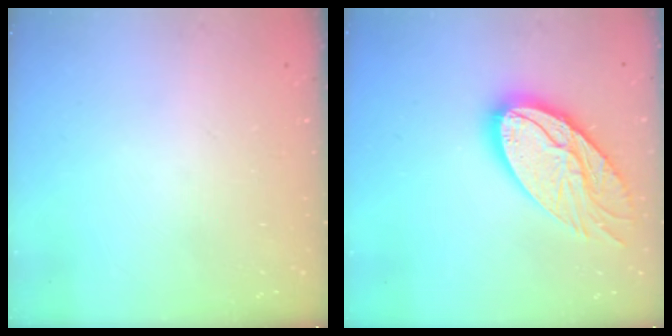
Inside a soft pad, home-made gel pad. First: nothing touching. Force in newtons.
{"total": 20.5, "press": 20.5, "slide": 2.0}